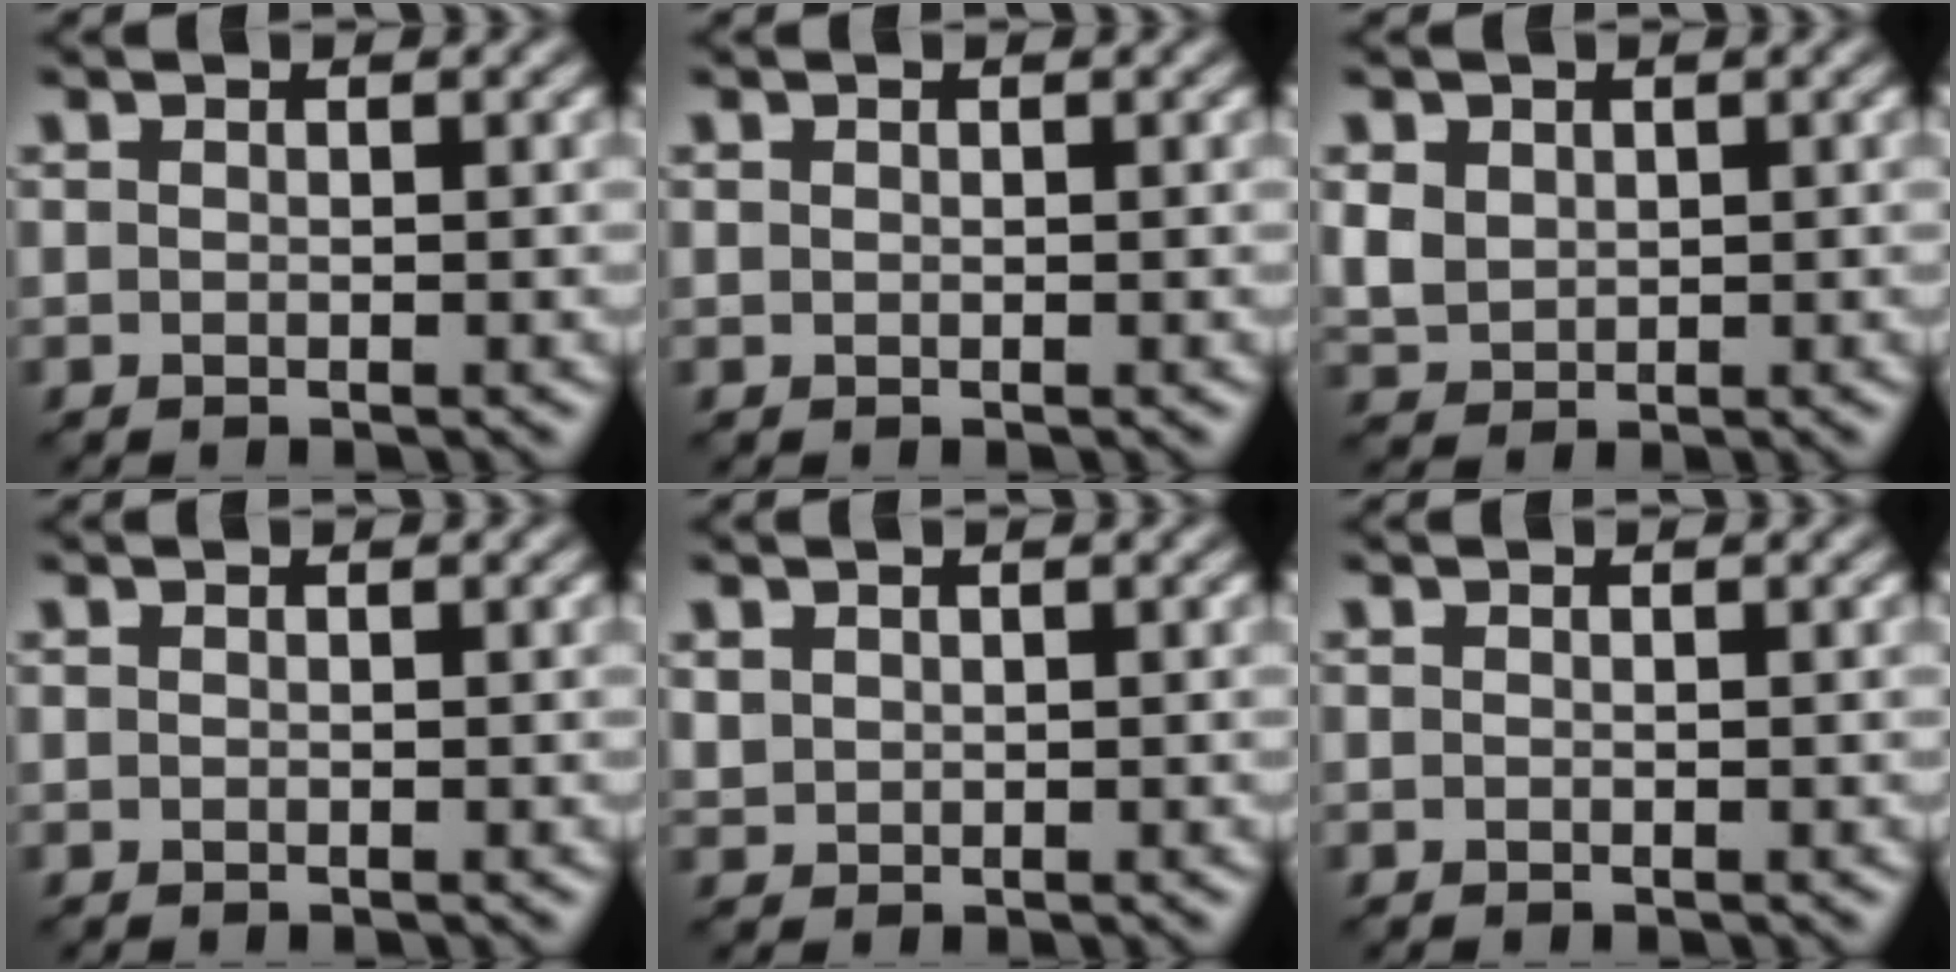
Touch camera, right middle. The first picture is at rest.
{"total": 0.0}
{"total": 2.5, "force": [0.8, 2.0, 1.2], "torque": [-0.034, -0.001, 0.018]}
{"total": 0.0}
{"total": 1.1, "force": [0.7, 0.8, 0.3], "torque": [-0.008, -0.002, 0.018]}
{"total": 0.0}